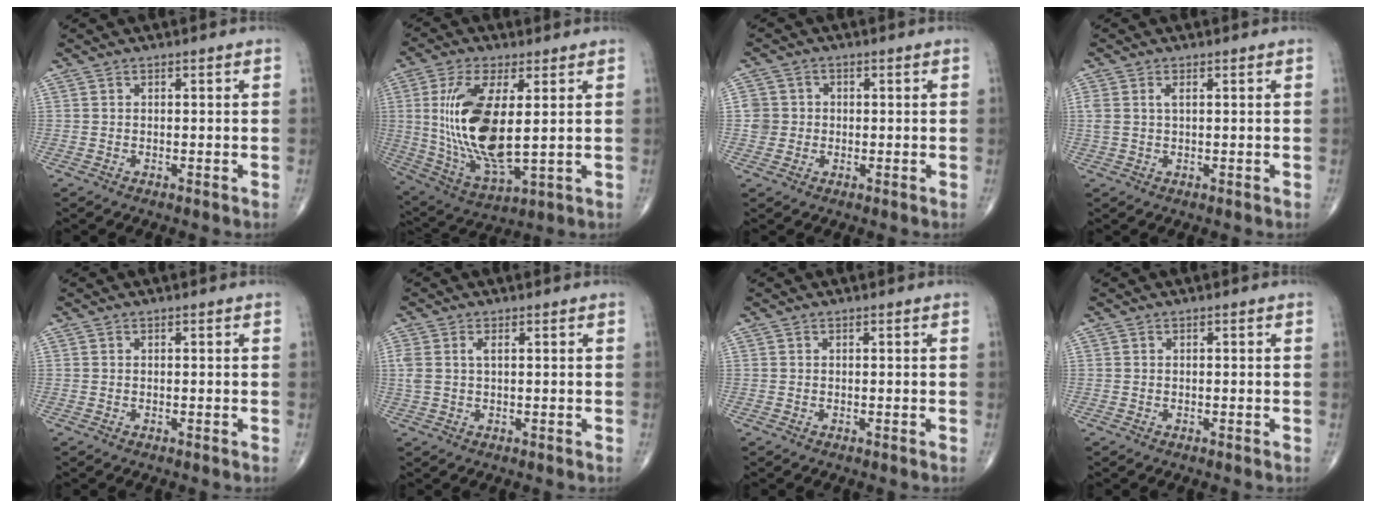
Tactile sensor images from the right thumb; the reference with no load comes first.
{"total": 17.8, "force": [2.0, 7.0, 16.2], "torque": [-0.333, -0.022, 0.051]}
{"total": 3.9, "force": [-0.1, 3.9, 0.6], "torque": [0.014, 0.007, -0.003]}
{"total": 2.4, "force": [0.7, 1.1, 2.0], "torque": [-0.056, 0.012, 0.019]}
{"total": 0.0}
{"total": 3.3, "force": [0.9, 1.6, 2.8], "torque": [-0.079, 0.013, 0.022]}
{"total": 0.0}
{"total": 0.0}